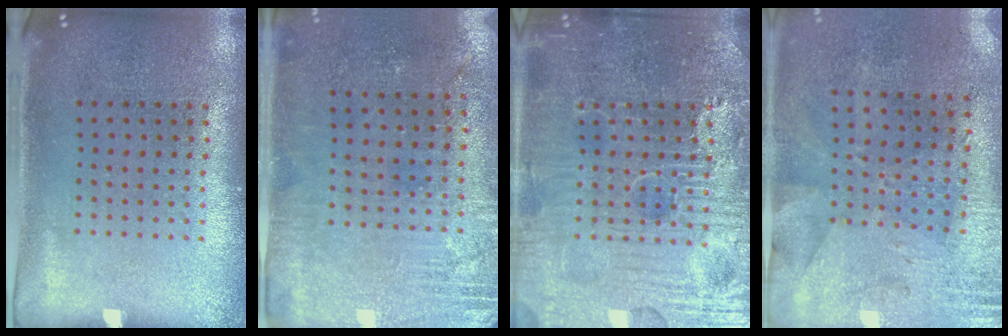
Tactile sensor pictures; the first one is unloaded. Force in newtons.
{"total": 2.8, "press": 2.5, "slide": 1.2}
{"total": 7.2, "press": 7.2, "slide": 0.7}
{"total": 2.8, "press": 2.2, "slide": 1.6}